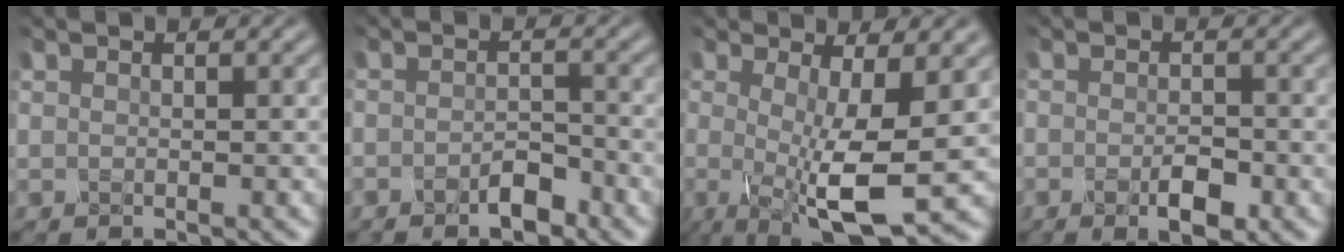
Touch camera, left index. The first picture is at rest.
{"total": 2.6, "force": [-2.1, 1.0, 1.3], "torque": [-0.023, -0.005, -0.037]}
{"total": 8.6, "force": [-1.3, 2.2, 8.2], "torque": [-0.133, -0.012, -0.024]}
{"total": 2.8, "force": [-1.6, 1.0, 2.0], "torque": [-0.039, -0.009, -0.025]}